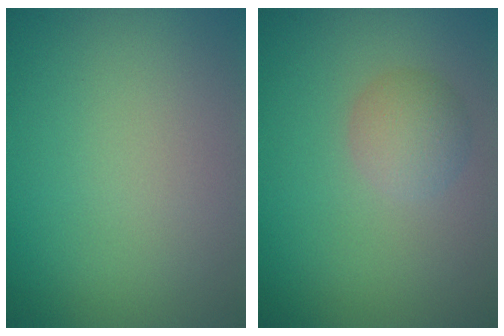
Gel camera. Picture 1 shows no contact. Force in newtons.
{"total": 2.3, "press": 2.3, "slide": 0.0}